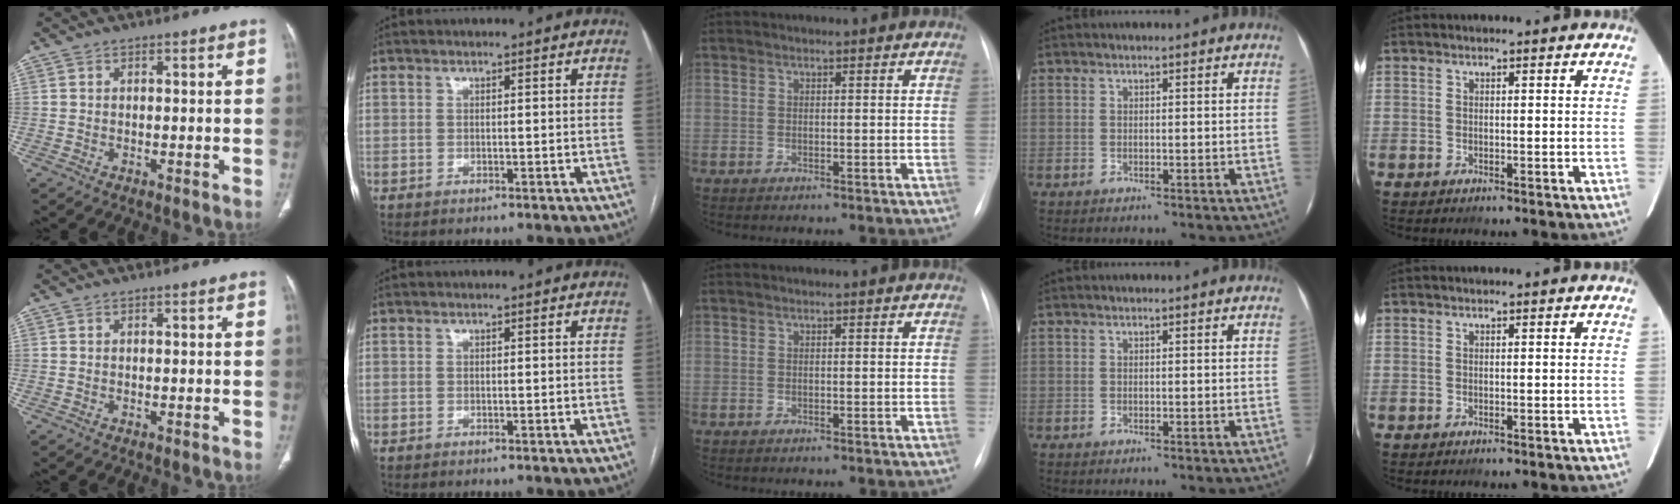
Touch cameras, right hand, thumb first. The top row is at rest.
{}